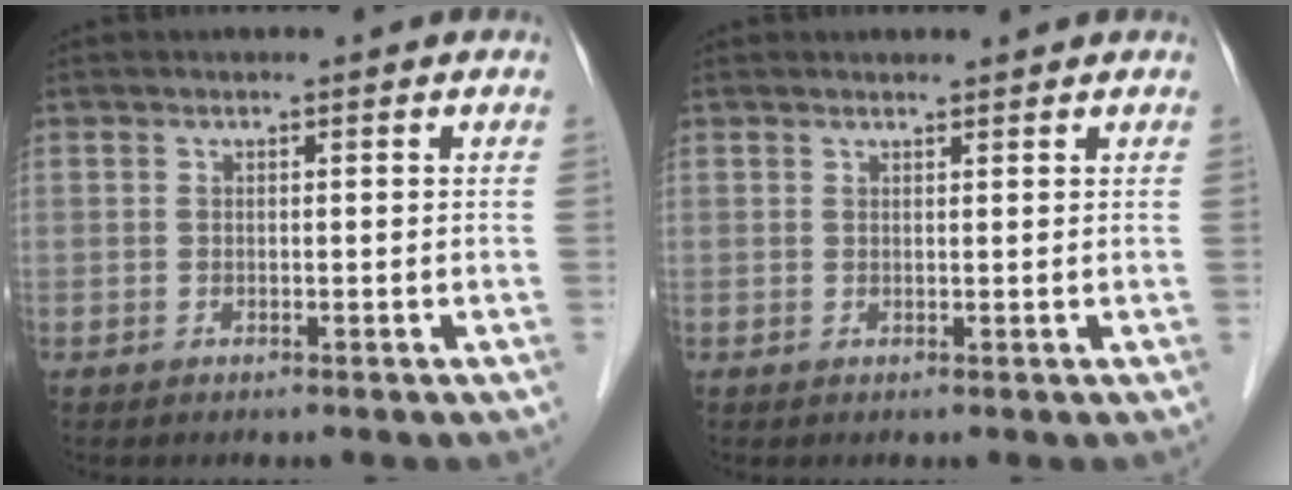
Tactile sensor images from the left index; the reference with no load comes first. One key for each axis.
{"total": 1.6, "fx": 1.6, "fy": 0.0, "fz": 0.2, "tx": -0.009, "ty": 0.009, "tz": 0.025}